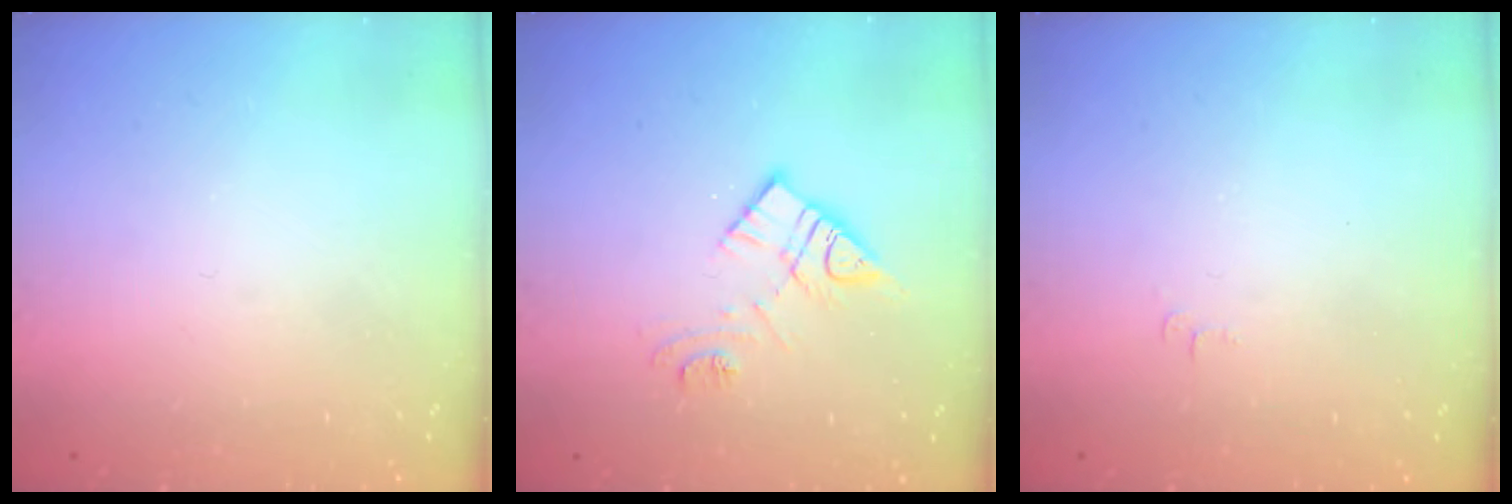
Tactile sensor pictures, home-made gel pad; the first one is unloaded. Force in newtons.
{"total": 11.6, "press": 11.6, "slide": 0.9}
{"total": 3.3, "press": 3.3, "slide": 0.5}